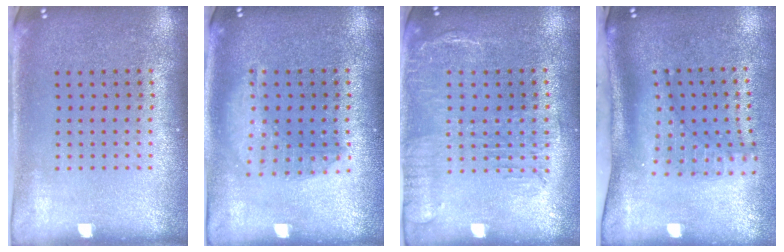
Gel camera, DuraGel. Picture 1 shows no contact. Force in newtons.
{"total": 1.4, "press": 1.3, "slide": 0.5}
{"total": 1.8, "press": 1.5, "slide": 1.1}
{"total": 1.9, "press": 1.4, "slide": 1.3}